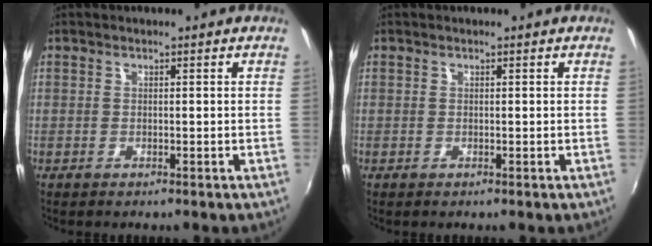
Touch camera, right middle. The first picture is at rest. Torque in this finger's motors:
{"motor_torque": [0.00, 0.00, 0.00, 0.00]}